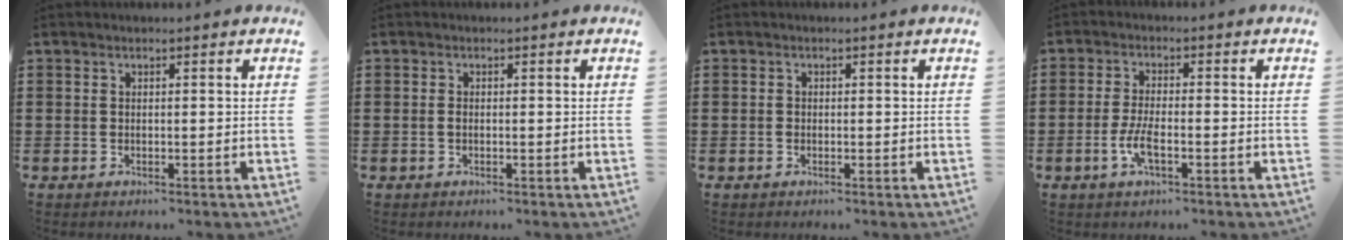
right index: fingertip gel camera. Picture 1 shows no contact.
{"total": 0.7, "force": [-0.2, 0.2, 0.6], "torque": [-0.016, -0.006, -0.002]}
{"total": 0.5, "force": [-0.1, 0.4, 0.3], "torque": [-0.010, -0.001, -0.002]}
{"total": 4.0, "force": [-1.5, 1.0, 3.5], "torque": [-0.080, -0.006, -0.033]}